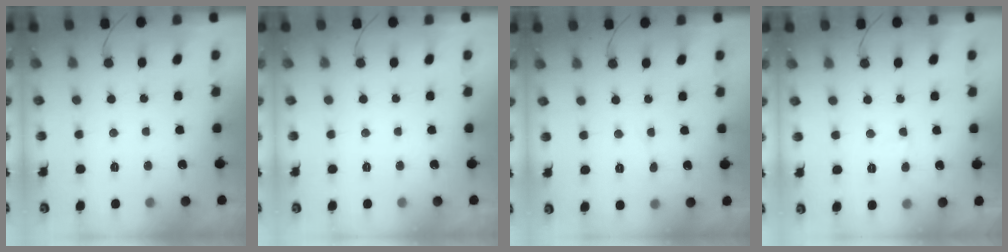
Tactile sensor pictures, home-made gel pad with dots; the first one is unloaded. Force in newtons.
{"total": 0.0}
{"total": 2.5, "press": 2.5, "slide": 0.1}
{"total": 2.5, "press": 2.5, "slide": 0.2}